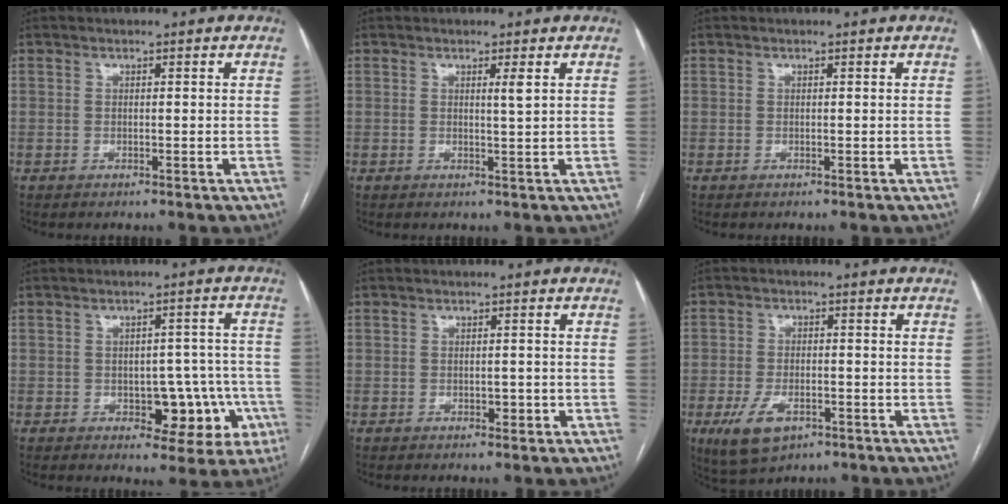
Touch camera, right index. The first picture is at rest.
{"total": 1.4, "force": [0.6, -0.3, 1.3], "torque": [-0.025, -0.005, 0.010]}
{"total": 0.0}
{"total": 9.6, "force": [-3.1, 5.3, 7.4], "torque": [-0.066, 0.027, -0.028]}
{"total": 1.3, "force": [-0.4, 0.9, 0.8], "torque": [-0.009, 0.001, -0.003]}
{"total": 7.0, "force": [-3.4, 3.8, 4.7], "torque": [-0.096, -0.005, -0.050]}